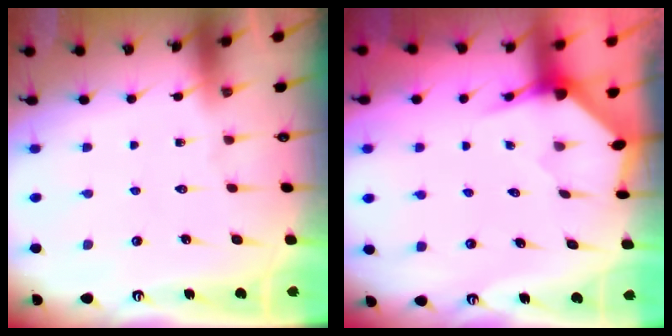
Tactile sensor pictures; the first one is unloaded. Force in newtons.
{"total": 3.3, "press": 3.3, "slide": 0.3}